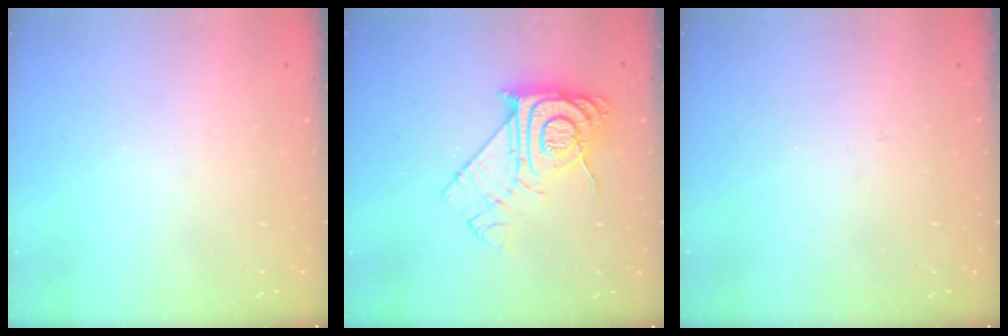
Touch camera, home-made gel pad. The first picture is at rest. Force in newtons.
{"total": 15.1, "press": 15.0, "slide": 1.6}
{"total": 2.7, "press": 2.7, "slide": 0.3}